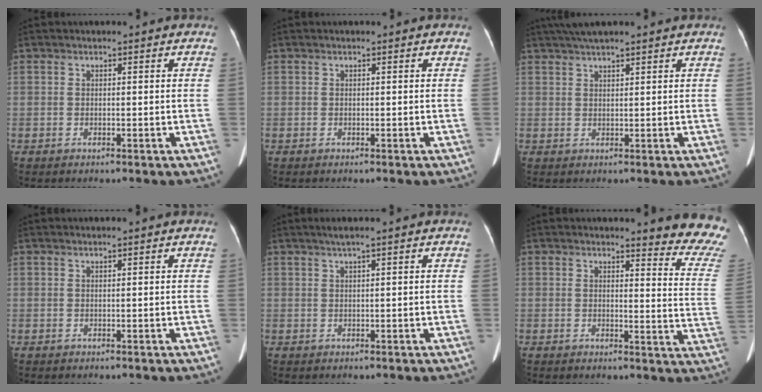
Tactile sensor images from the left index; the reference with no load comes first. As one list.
[{"total": 0.0}, {"total": 5.5, "force": [4.6, 0.4, 3.0], "torque": [-0.049, 0.034, 0.081]}, {"total": 0.6, "force": [0.5, -0.1, 0.3], "torque": [-0.009, 0.007, 0.015]}, {"total": 1.6, "force": [1.0, -0.3, 1.3], "torque": [-0.031, 0.008, 0.024]}, {"total": 10.5, "force": [10.1, 0.4, 2.8], "torque": [-0.007, -0.097, 0.079]}]